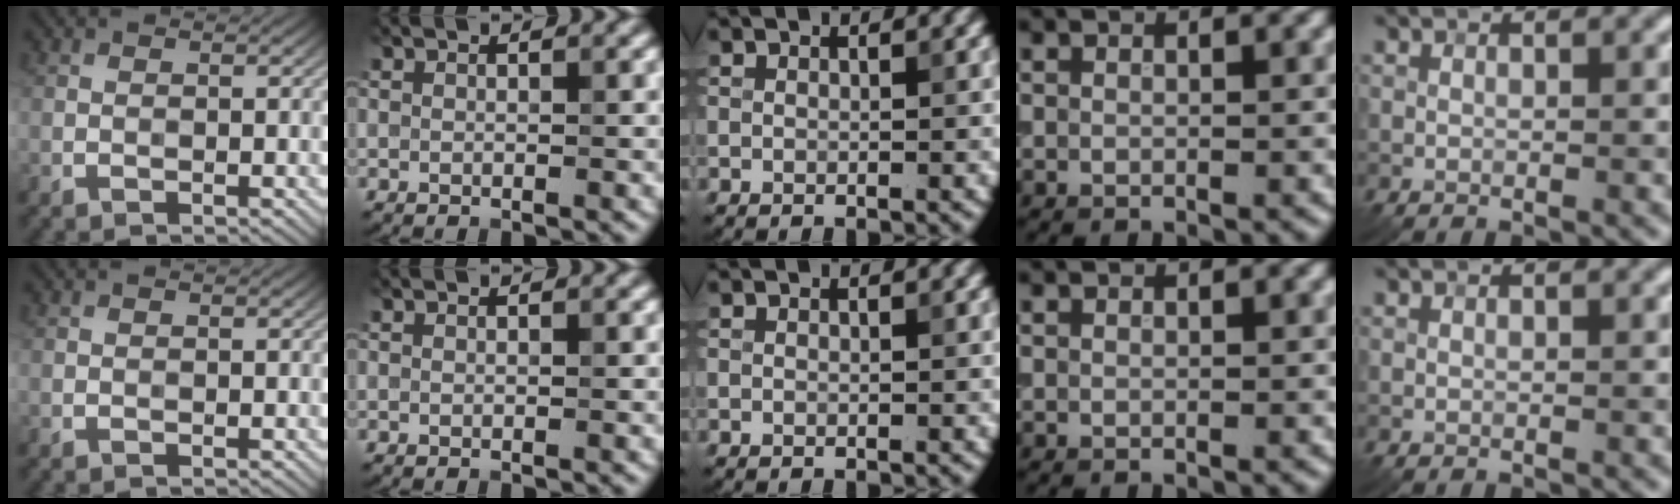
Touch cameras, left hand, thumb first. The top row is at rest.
{}